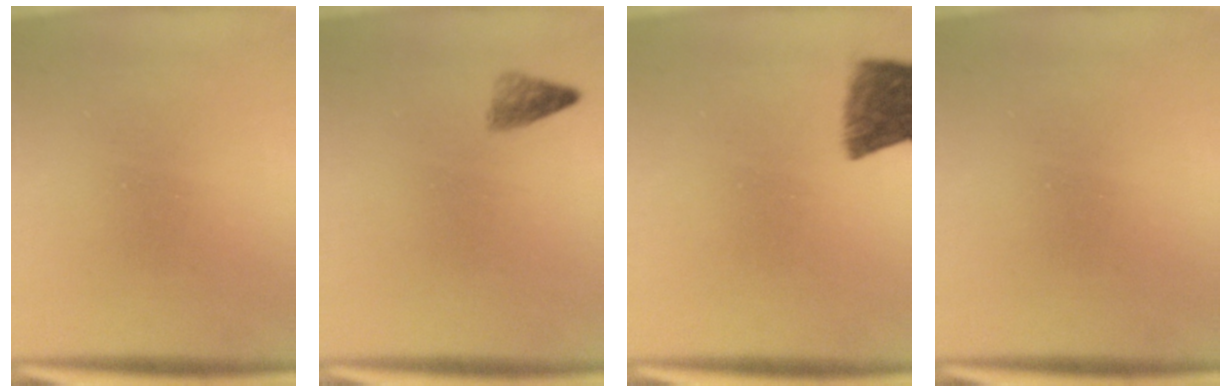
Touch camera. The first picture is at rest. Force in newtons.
{"total": 1.7}
{"total": 7.8}
{"total": 0.0}